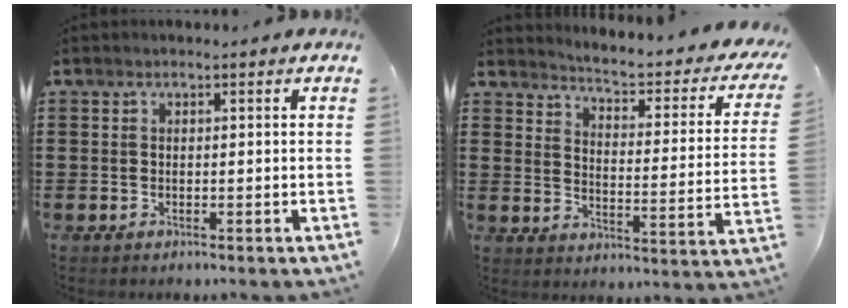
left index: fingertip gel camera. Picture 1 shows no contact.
{"total": 3.4, "force": [3.1, -0.3, 1.3], "torque": [-0.037, -0.036, 0.040]}